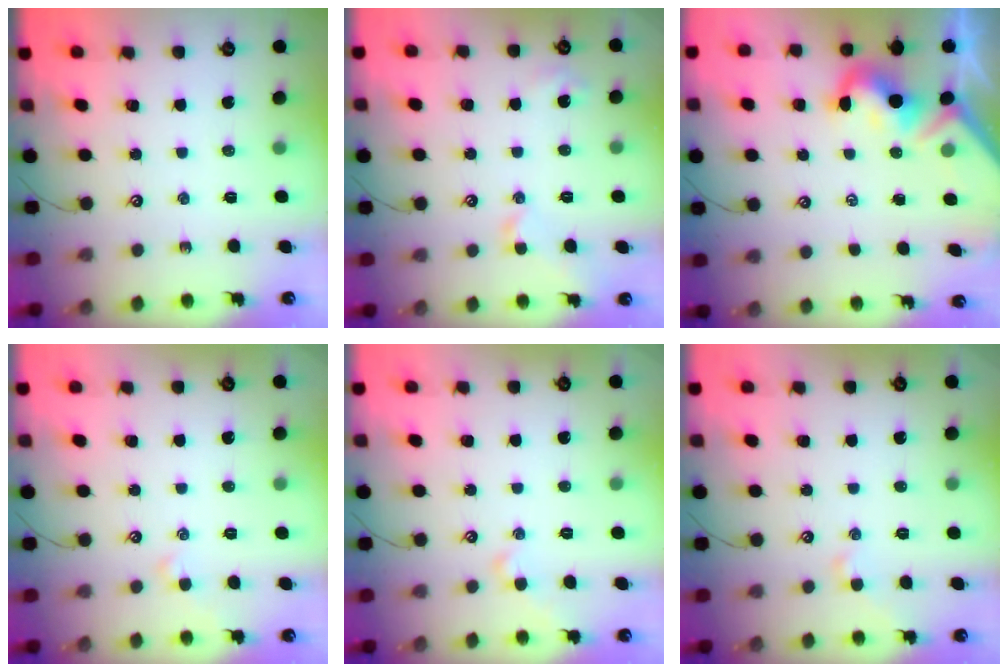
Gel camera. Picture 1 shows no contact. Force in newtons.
{"total": 2.8, "press": 2.7, "slide": 0.6}
{"total": 4.8, "press": 4.6, "slide": 1.3}
{"total": 2.1, "press": 2.1, "slide": 0.3}
{"total": 2.0, "press": 2.0, "slide": 0.4}
{"total": 0.5, "press": 0.2, "slide": 0.5}